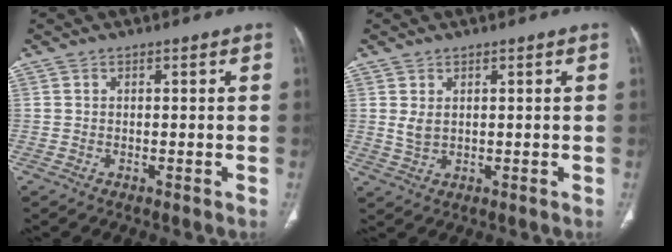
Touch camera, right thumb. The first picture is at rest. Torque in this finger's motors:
{"motor_torque": [-0.05, -0.06, 0.17, 0.19, 0.01]}